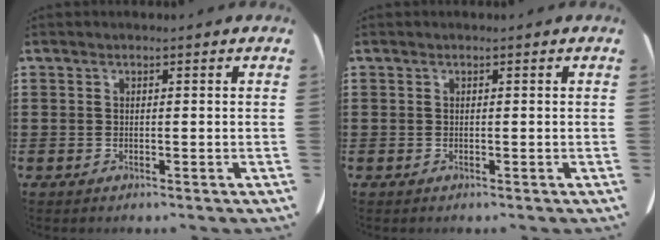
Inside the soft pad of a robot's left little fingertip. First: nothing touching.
{"total": 0.0}